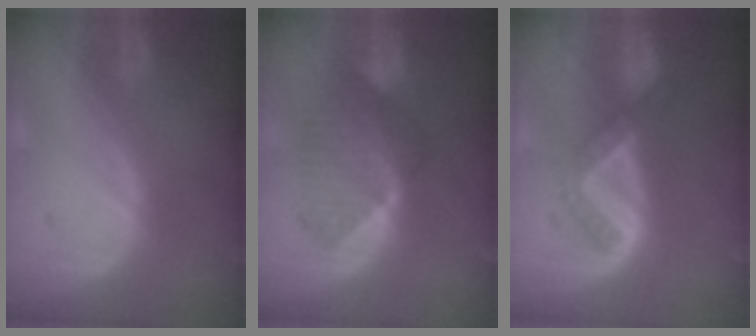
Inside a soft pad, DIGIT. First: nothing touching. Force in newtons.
{"total": 6.9, "press": 6.9, "slide": 0.5}
{"total": 5.2, "press": 4.6, "slide": 2.6}